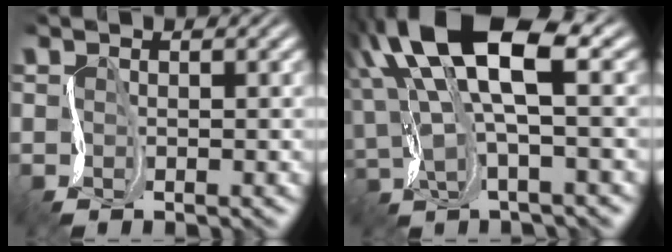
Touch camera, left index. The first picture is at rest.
{"total": 10.6, "force": [5.0, 3.6, 8.7], "torque": [-0.189, 0.023, 0.094]}